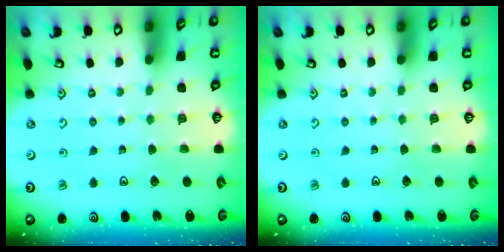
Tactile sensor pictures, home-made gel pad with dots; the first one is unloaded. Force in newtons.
{"total": 0.0}